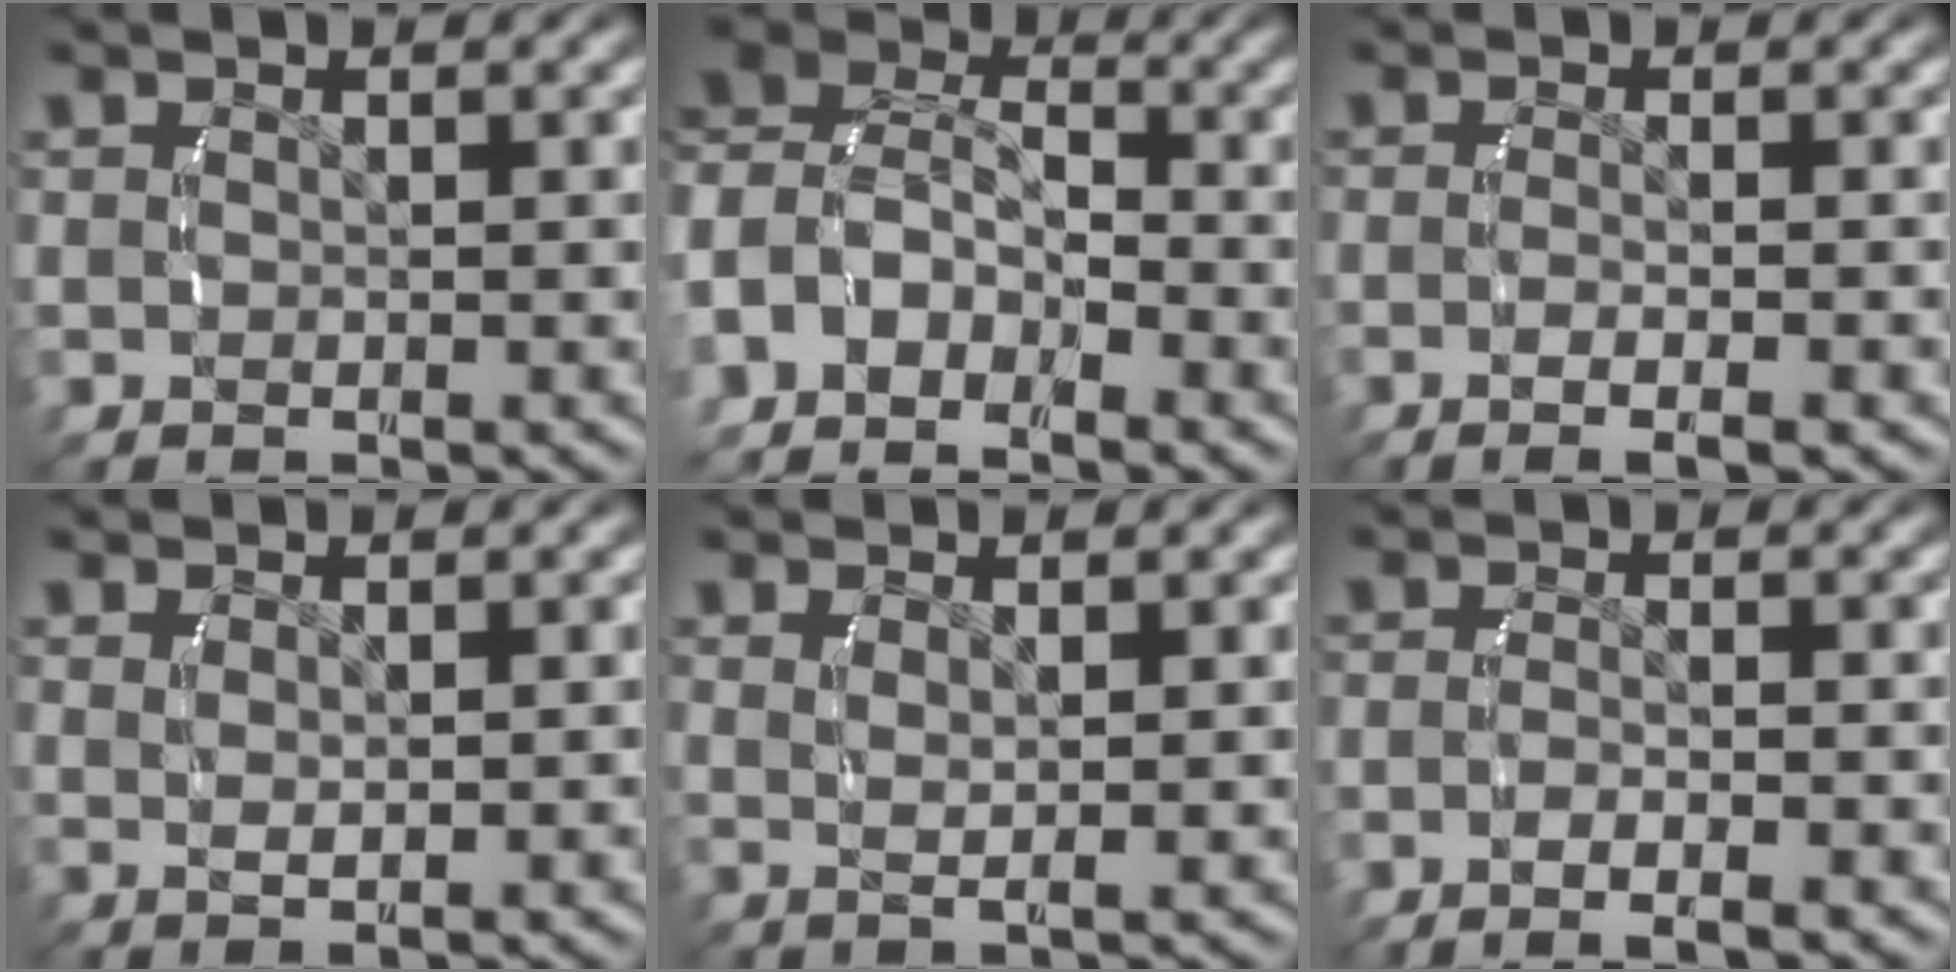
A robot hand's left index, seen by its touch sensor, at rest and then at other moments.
{"total": 7.5, "force": [-0.2, 6.2, 4.2], "torque": [-0.102, -0.011, -0.015]}
{"total": 2.7, "force": [-1.8, 0.1, 2.0], "torque": [-0.036, -0.003, -0.028]}
{"total": 1.3, "force": [0.6, -0.4, 1.0], "torque": [-0.019, -0.007, 0.023]}
{"total": 1.7, "force": [0.9, -0.5, 1.3], "torque": [-0.025, -0.008, 0.027]}
{"total": 3.0, "force": [-2.3, 0.1, 1.9], "torque": [-0.038, -0.004, -0.037]}